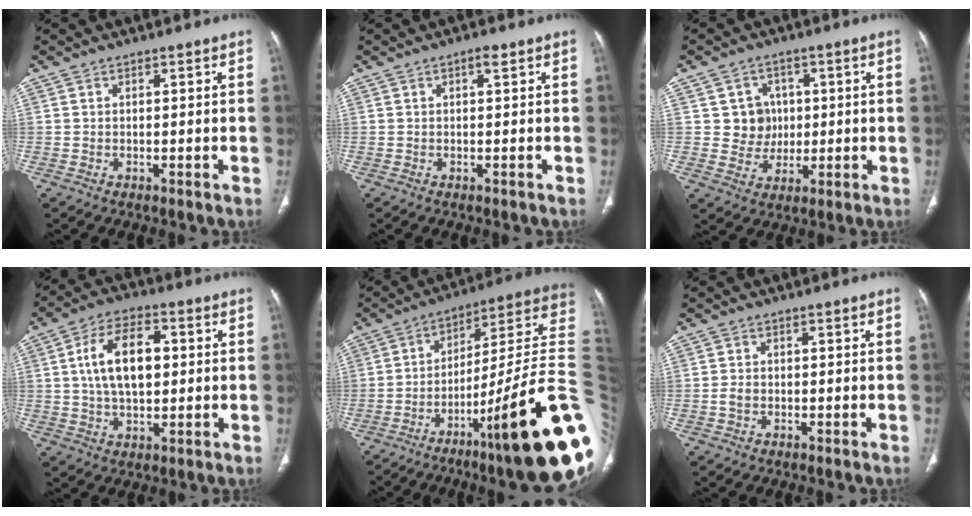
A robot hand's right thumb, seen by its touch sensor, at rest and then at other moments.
{"total": 1.3, "force": [0.3, 0.1, 1.2], "torque": [-0.024, 0.002, 0.004]}
{"total": 6.3, "force": [1.0, 6.1, 1.2], "torque": [0.017, 0.005, 0.018]}
{"total": 12.2, "force": [1.7, 6.9, 9.9], "torque": [-0.166, 0.009, 0.028]}
{"total": 28.5, "force": [-8.2, 3.4, 27.1], "torque": [-0.300, 0.058, -0.126]}
{"total": 1.5, "force": [-0.4, 1.1, 0.9], "torque": [-0.019, 0.004, -0.008]}